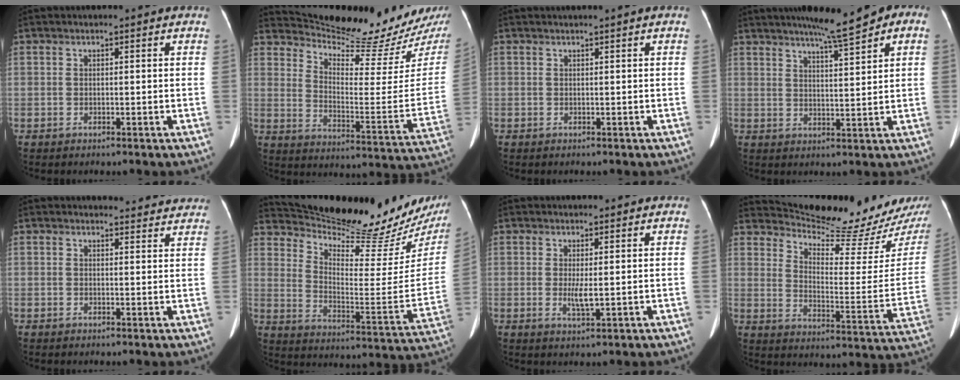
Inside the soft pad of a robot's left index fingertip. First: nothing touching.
{"total": 20.1, "force": [19.0, 0.8, 6.6], "torque": [-0.107, -0.091, 0.260]}
{"total": 0.0}
{"total": 9.6, "force": [6.6, 0.7, 6.9], "torque": [-0.094, 0.024, 0.089]}
{"total": 6.8, "force": [6.4, 2.1, 0.2], "torque": [0.022, 0.001, 0.047]}
{"total": 26.7, "force": [24.3, 3.7, 10.5], "torque": [-0.170, -0.096, 0.325]}
{"total": 2.4, "force": [0.1, 0.4, 2.3], "torque": [-0.046, -0.007, 0.007]}
{"total": 17.9, "force": [17.3, 0.4, 4.9], "torque": [-0.080, -0.090, 0.231]}